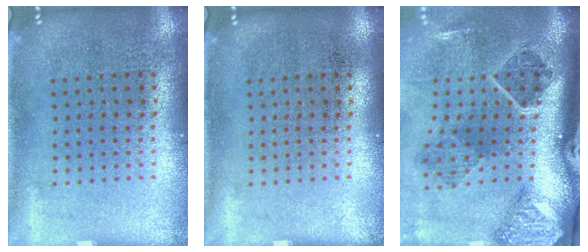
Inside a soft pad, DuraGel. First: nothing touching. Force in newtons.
{"total": 0.0}
{"total": 3.1, "press": 1.9, "slide": 2.4}